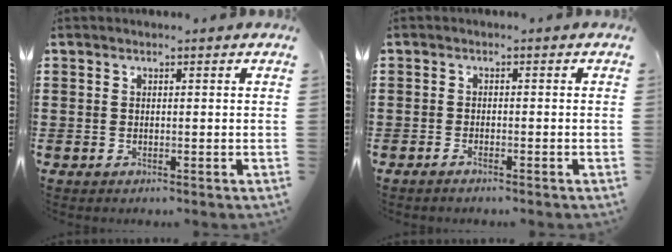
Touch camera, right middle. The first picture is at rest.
{"total": 1.0, "force": [-0.8, 0.1, 0.5], "torque": [-0.012, -0.005, -0.014]}